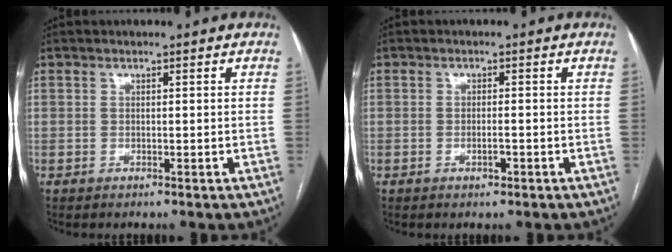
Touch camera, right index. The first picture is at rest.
{"total": 1.4, "force": [-0.7, 0.4, 1.2], "torque": [-0.022, -0.001, -0.009]}